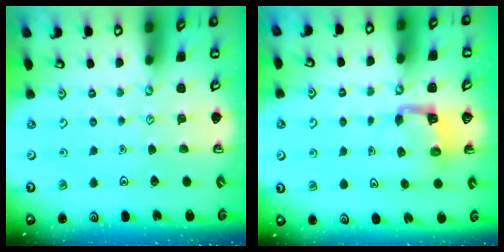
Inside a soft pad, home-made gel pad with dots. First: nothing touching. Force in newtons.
{"total": 3.6, "press": 3.6, "slide": 0.3}